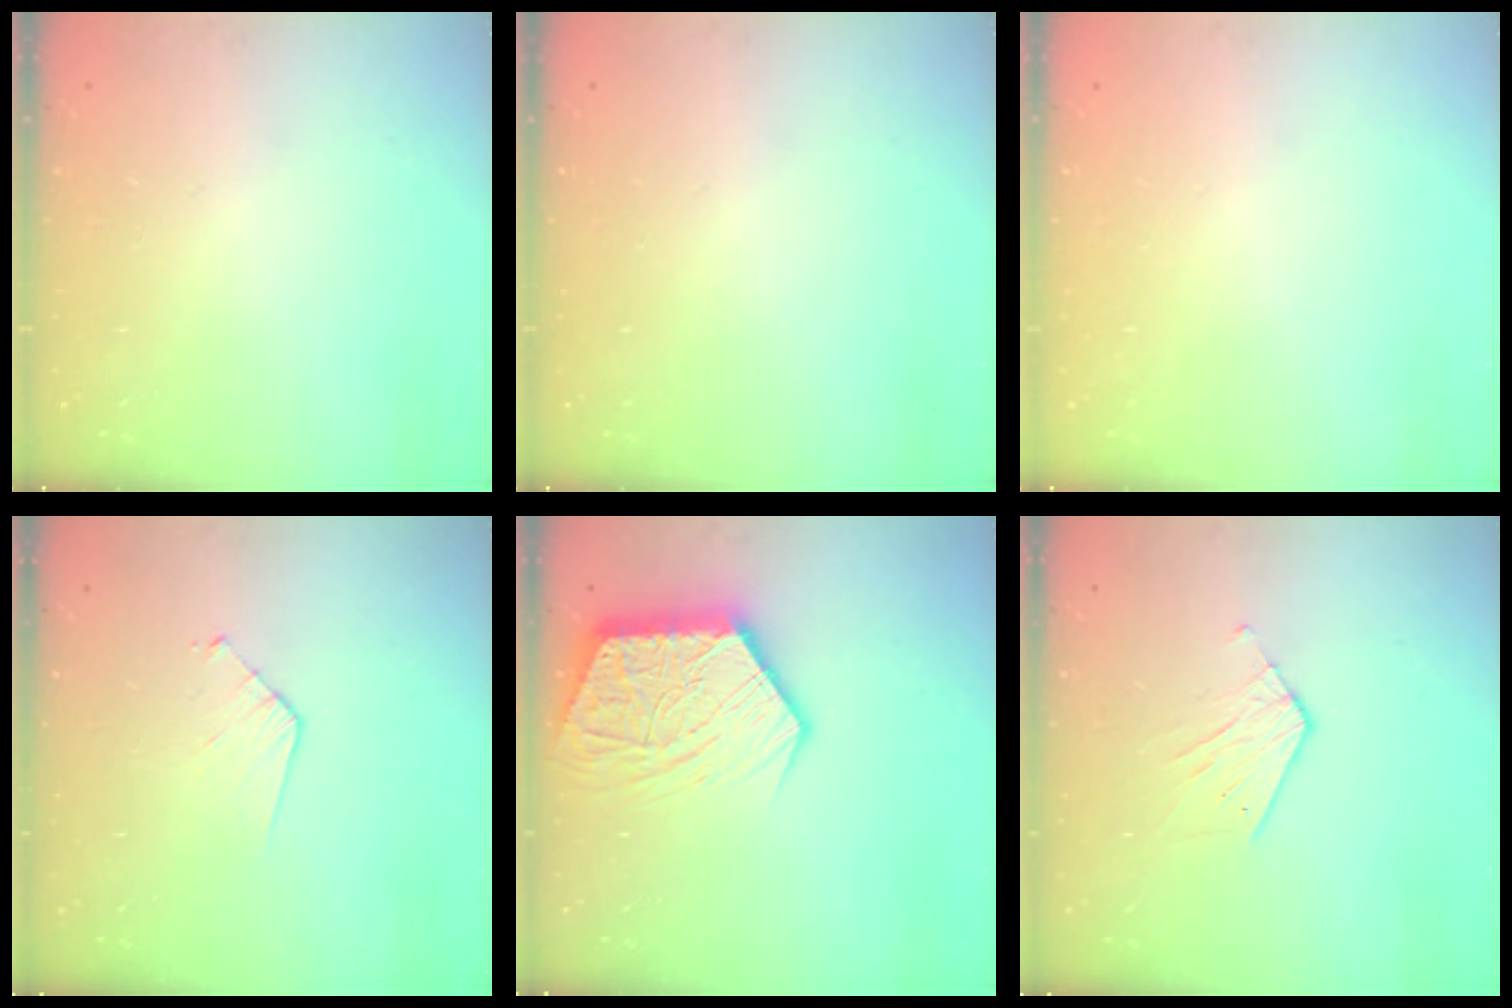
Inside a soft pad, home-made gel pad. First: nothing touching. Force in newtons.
{"total": 0.0}
{"total": 0.0}
{"total": 5.0, "press": 5.0, "slide": 0.4}
{"total": 17.7, "press": 17.6, "slide": 1.7}
{"total": 5.5, "press": 5.5, "slide": 0.4}